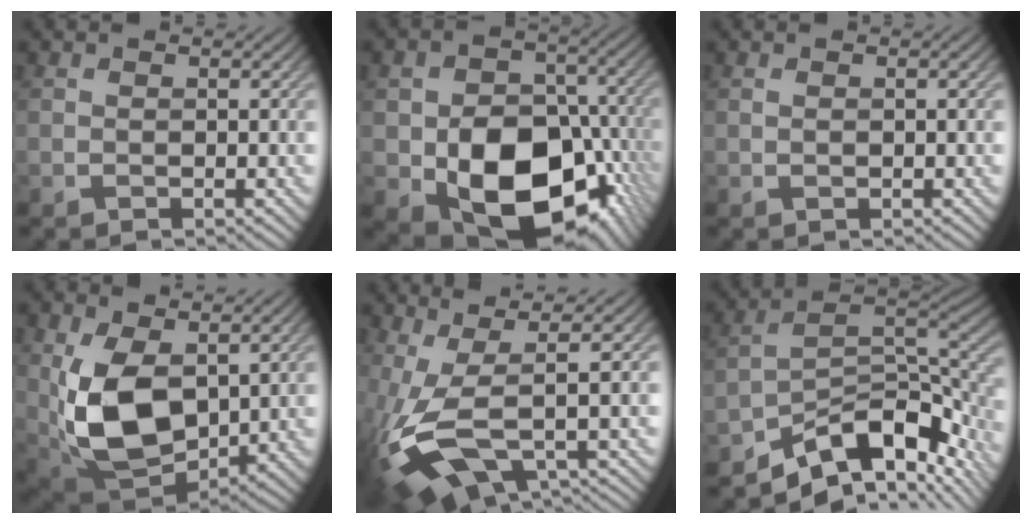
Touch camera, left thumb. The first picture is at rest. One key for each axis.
{"total": 16.3, "fx": -5.5, "fy": 11.6, "fz": 10.1, "tx": -0.150, "ty": -0.041, "tz": -0.079}
{"total": 1.0, "fx": 0.2, "fy": 0.3, "fz": 0.9, "tx": -0.017, "ty": 0.002, "tz": 0.006}
{"total": 11.8, "fx": 0.8, "fy": 7.2, "fz": 9.4, "tx": -0.221, "ty": -0.018, "tz": 0.025}
{"total": 11.0, "fx": -2.4, "fy": 3.9, "fz": 9.9, "tx": -0.229, "ty": -0.011, "tz": -0.042}
{"total": 12.0, "fx": -7.7, "fy": 5.1, "fz": 7.7, "tx": -0.122, "ty": -0.009, "tz": -0.128}